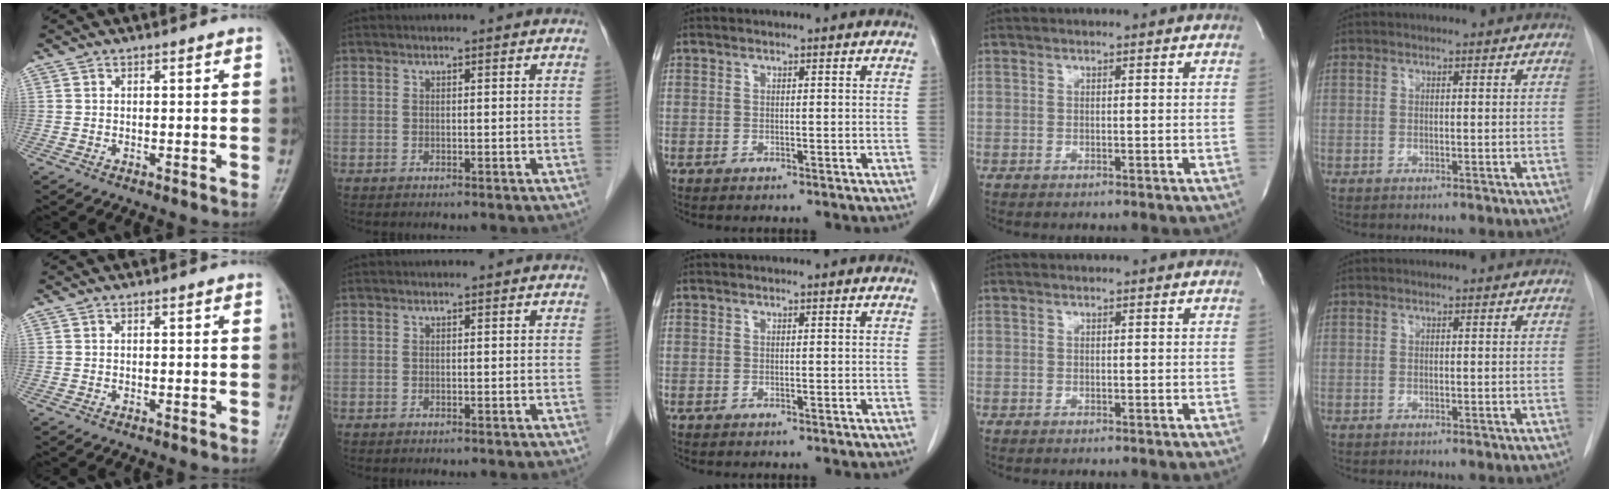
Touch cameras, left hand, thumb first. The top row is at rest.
{}